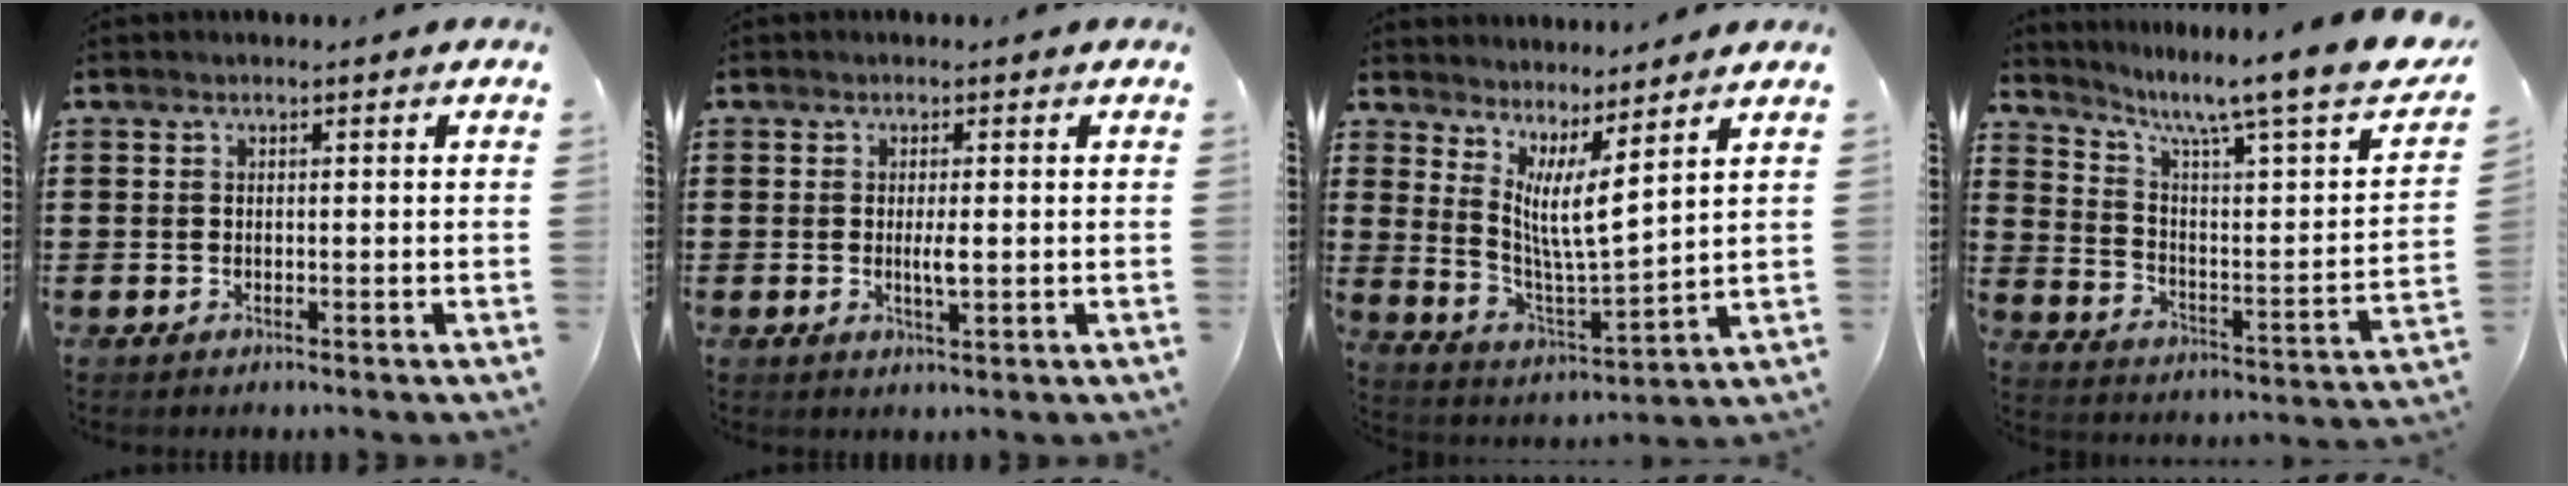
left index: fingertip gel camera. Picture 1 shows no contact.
{"total": 2.4, "force": [0.0, 0.3, 2.3], "torque": [-0.043, -0.005, 0.000]}
{"total": 6.8, "force": [3.9, 0.5, 5.6], "torque": [-0.110, -0.034, 0.065]}
{"total": 8.7, "force": [6.7, 0.2, 5.6], "torque": [-0.117, -0.061, 0.098]}